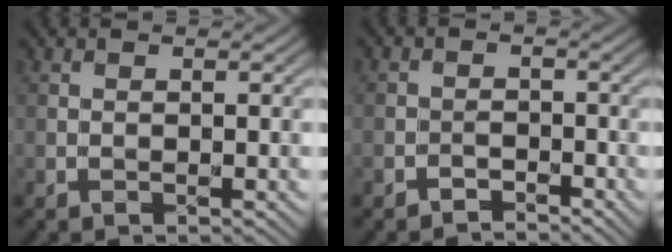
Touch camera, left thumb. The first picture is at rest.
{"total": 3.4, "force": [-1.8, 2.6, -1.2], "torque": [0.049, 0.007, -0.059]}